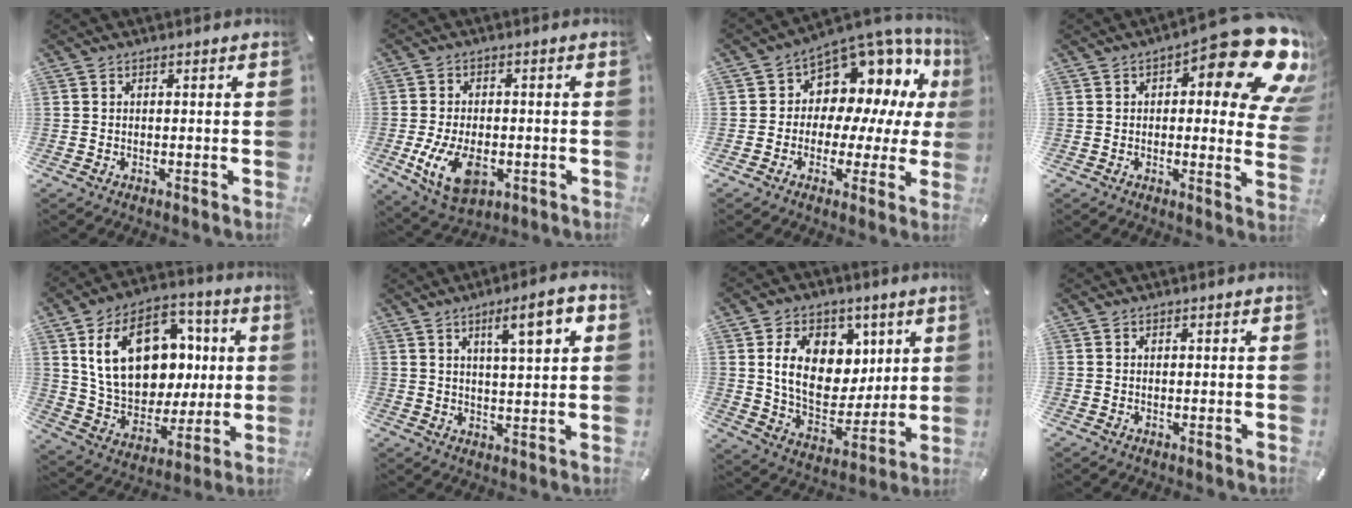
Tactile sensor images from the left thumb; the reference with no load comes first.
{"total": 11.0, "force": [-2.8, 6.8, 8.1], "torque": [-0.163, -0.006, -0.050]}
{"total": 9.0, "force": [5.0, 6.8, 3.3], "torque": [-0.059, -0.066, 0.094]}
{"total": 20.2, "force": [9.9, 7.3, 16.0], "torque": [-0.204, -0.074, 0.159]}
{"total": 20.6, "force": [4.4, 15.3, 13.0], "torque": [-0.234, -0.004, 0.085]}
{"total": 10.0, "force": [4.4, 2.4, 8.6], "torque": [-0.126, -0.014, 0.064]}
{"total": 14.9, "force": [5.1, 11.4, 8.2], "torque": [-0.127, -0.014, 0.099]}
{"total": 0.0}